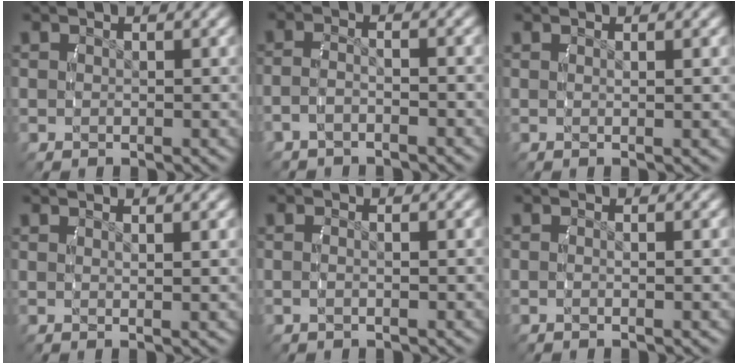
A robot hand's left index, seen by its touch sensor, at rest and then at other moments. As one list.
[{"total": 2.6, "force": [-1.6, 0.9, 1.7], "torque": [-0.043, -0.003, -0.027]}, {"total": 0.9, "force": [0.1, -0.6, 0.7], "torque": [-0.016, 0.000, 0.002]}, {"total": 1.2, "force": [0.6, -0.8, 0.6], "torque": [-0.011, -0.001, 0.011]}, {"total": 1.1, "force": [-0.5, 0.0, 1.0], "torque": [-0.024, 0.004, -0.009]}, {"total": 1.0, "force": [-0.5, 0.0, 0.8], "torque": [-0.021, 0.005, -0.011]}]